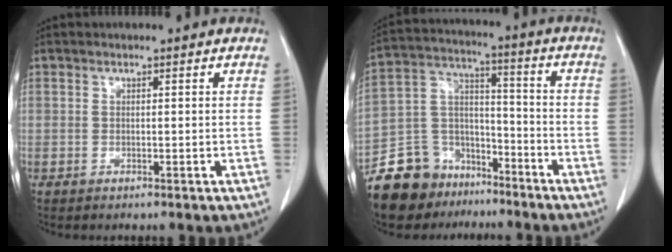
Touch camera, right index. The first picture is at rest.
{"total": 13.8, "force": [-10.4, 8.6, 3.0], "torque": [-0.071, 0.060, -0.181]}